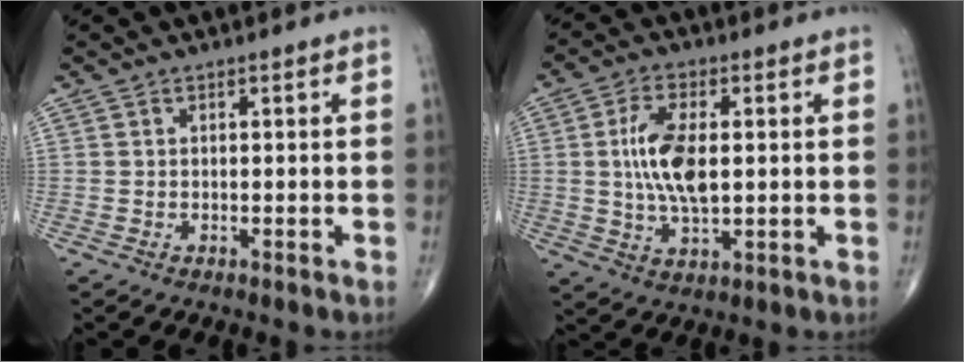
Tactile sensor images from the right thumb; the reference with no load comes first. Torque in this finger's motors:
{"motor_torque": [0.94, 2.55, 1.20, 0.05, 0.11]}